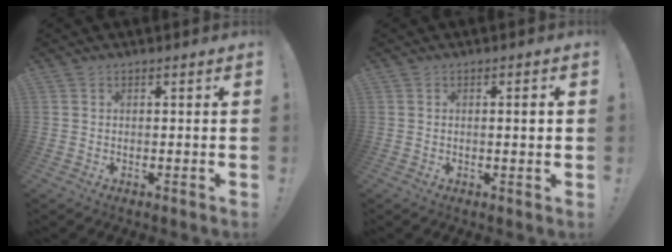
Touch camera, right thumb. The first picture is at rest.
{"total": 2.8, "force": [0.4, 0.1, 2.7], "torque": [-0.043, -0.002, 0.003]}